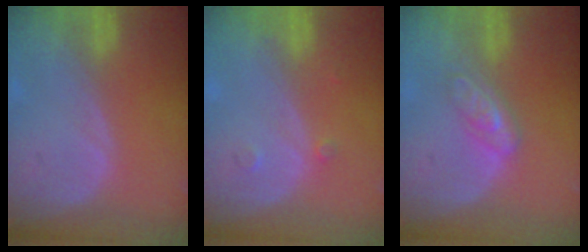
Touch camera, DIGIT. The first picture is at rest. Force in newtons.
{"total": 1.3, "press": 1.3, "slide": 0.1}
{"total": 4.7, "press": 4.3, "slide": 1.9}